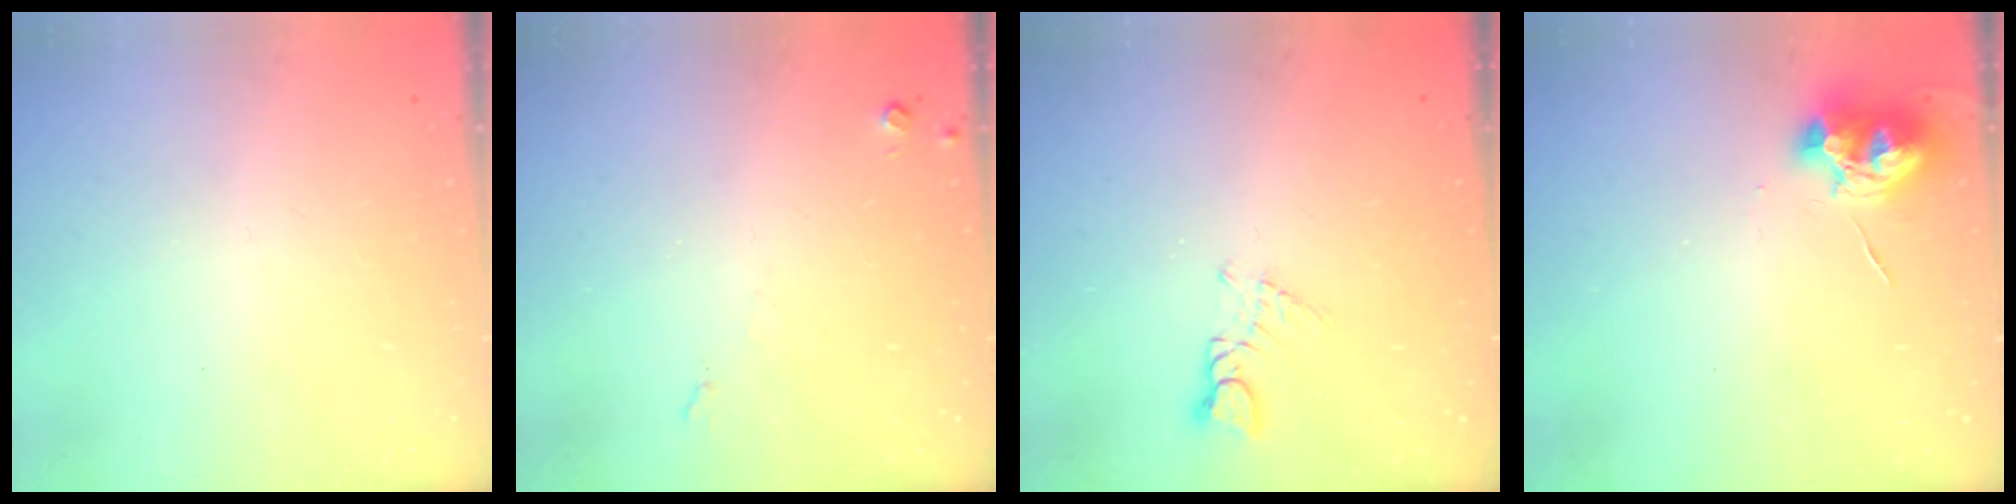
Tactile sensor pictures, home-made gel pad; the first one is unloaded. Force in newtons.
{"total": 3.5, "press": 3.4, "slide": 0.6}
{"total": 2.0, "press": 2.0, "slide": 0.2}
{"total": 11.3, "press": 11.3, "slide": 0.2}